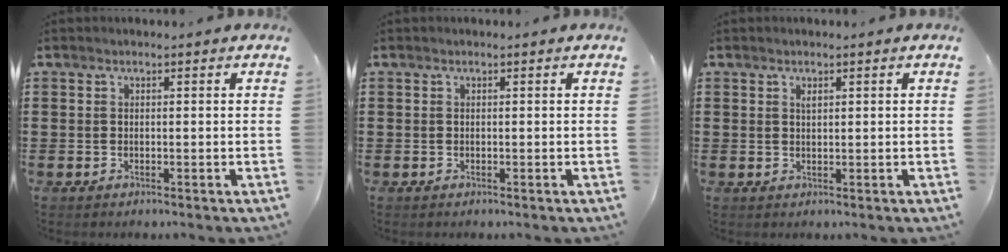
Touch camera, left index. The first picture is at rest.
{"total": 0.0}
{"total": 0.9, "force": [0.6, 0.3, 0.6], "torque": [-0.013, 0.001, 0.010]}